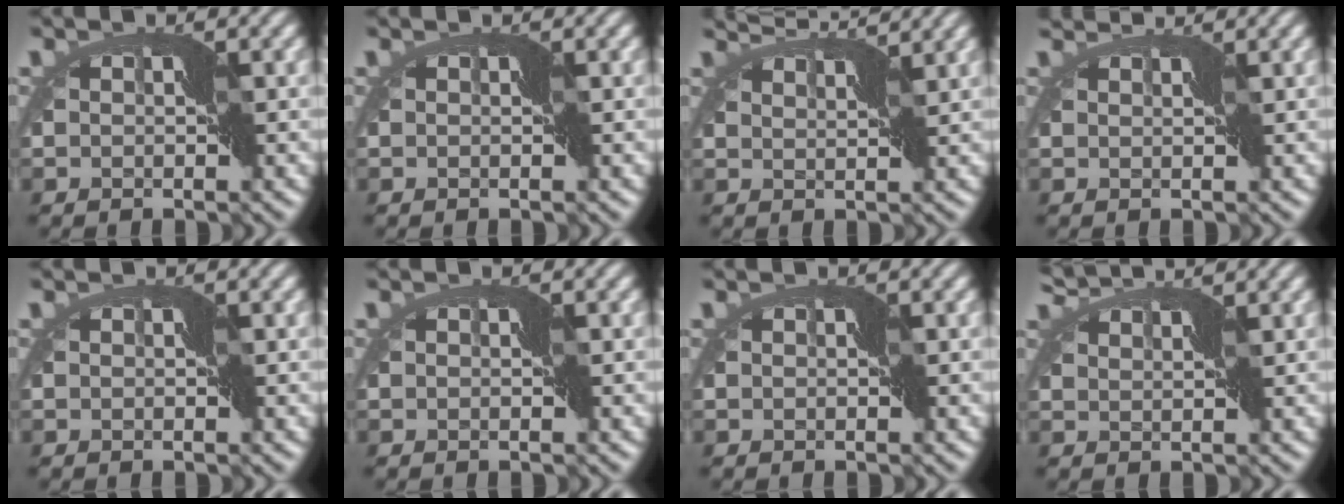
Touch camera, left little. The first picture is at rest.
{"total": 0.0}
{"total": 4.6, "force": [4.2, 0.6, 1.8], "torque": [-0.037, 0.015, 0.051]}
{"total": 2.0, "force": [1.6, 0.8, 0.9], "torque": [-0.026, 0.011, 0.023]}
{"total": 0.0}
{"total": 0.0}
{"total": 0.0}
{"total": 3.1, "force": [3.1, 0.1, 0.7], "torque": [-0.030, 0.014, 0.049]}